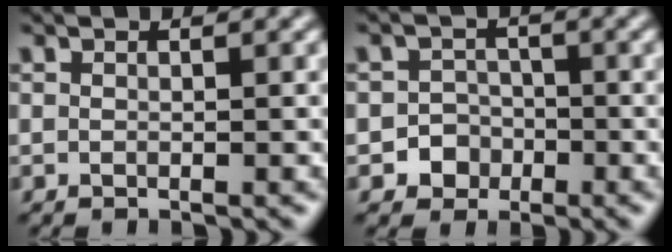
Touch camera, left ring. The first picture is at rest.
{"total": 2.9, "force": [-1.3, 2.6, 0.3], "torque": [0.025, 0.005, -0.032]}